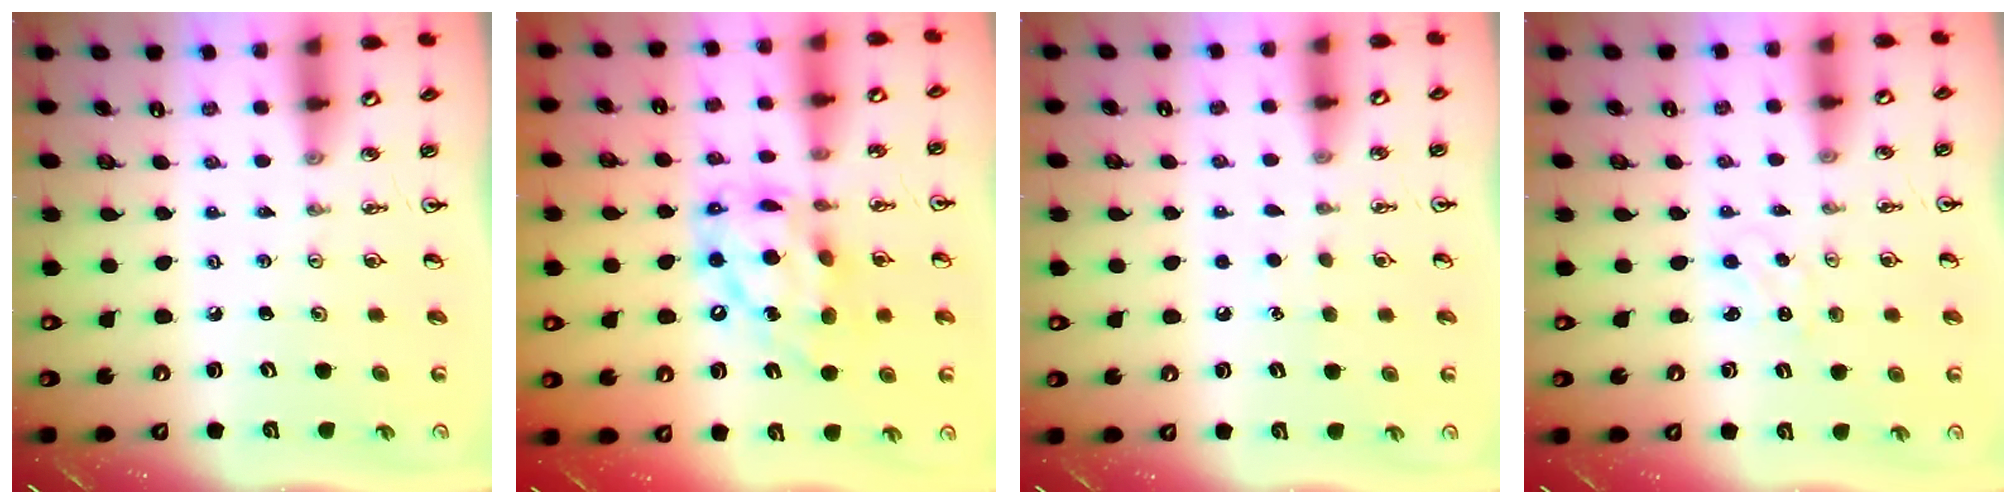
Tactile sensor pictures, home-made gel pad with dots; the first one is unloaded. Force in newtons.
{"total": 15.1, "press": 15.1, "slide": 1.3}
{"total": 4.9, "press": 4.9, "slide": 0.6}
{"total": 0.0}